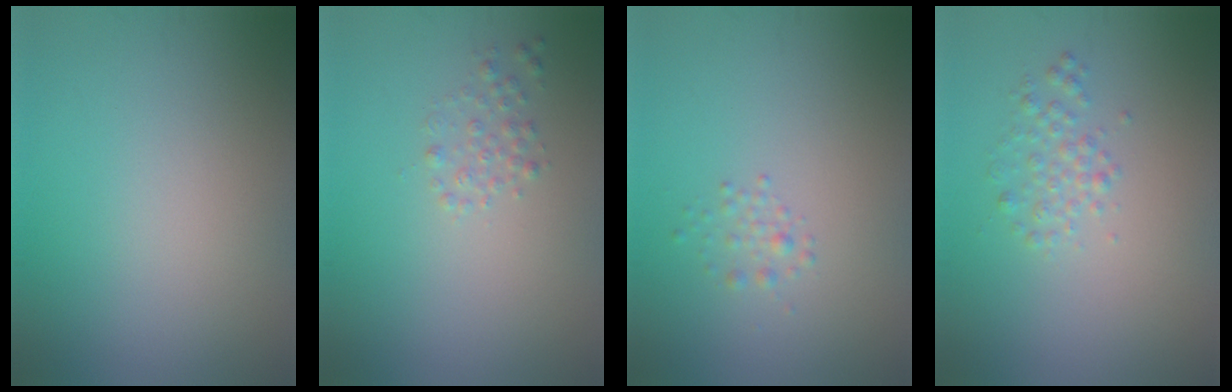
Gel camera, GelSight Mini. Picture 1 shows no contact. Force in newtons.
{"total": 1.2, "press": 1.2, "slide": 0.0}
{"total": 1.0, "press": 1.0, "slide": 0.0}
{"total": 1.7, "press": 1.7, "slide": 0.0}